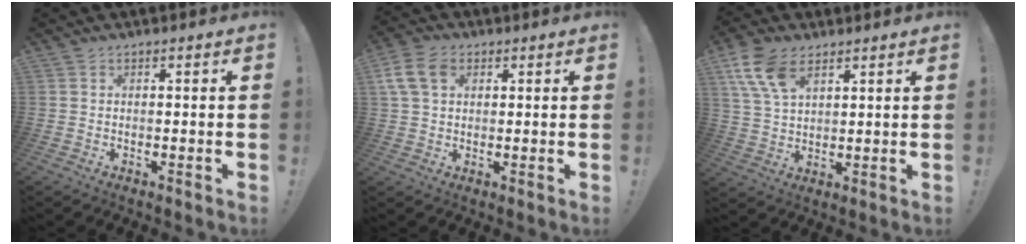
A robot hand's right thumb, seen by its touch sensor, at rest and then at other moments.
{"total": 9.7, "force": [3.4, 6.6, 6.1], "torque": [-0.118, -0.001, 0.069]}
{"total": 11.5, "force": [6.4, 6.7, 6.9], "torque": [-0.134, -0.017, 0.123]}